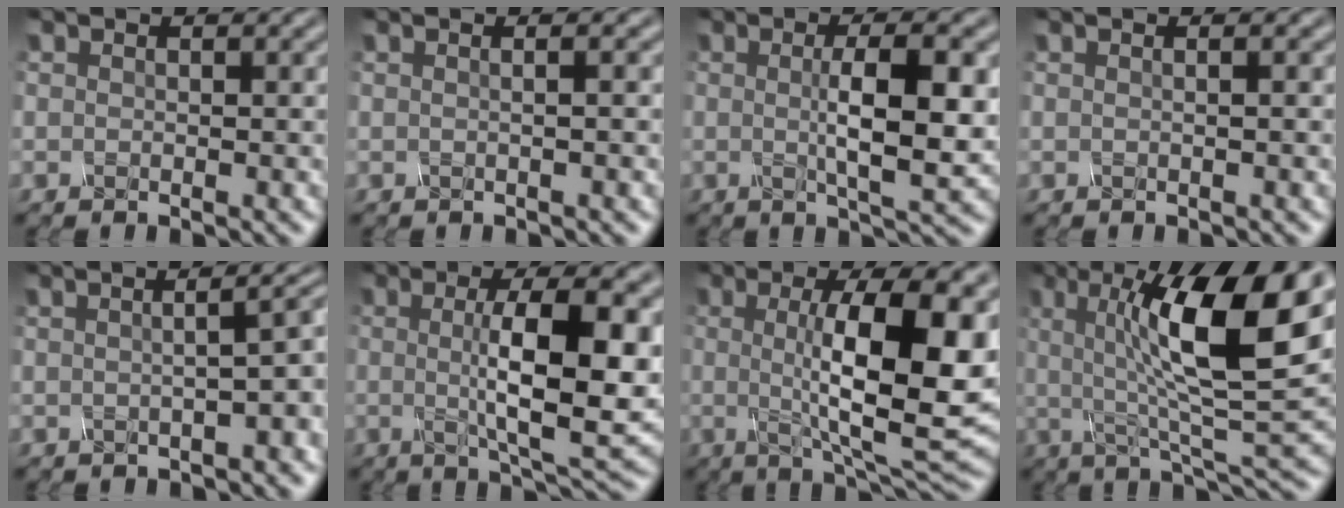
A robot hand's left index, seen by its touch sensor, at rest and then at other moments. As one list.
[{"total": 2.5, "force": [0.6, 1.3, 2.1], "torque": [-0.008, 0.008, -0.021]}, {"total": 6.8, "force": [0.2, 1.6, 6.6], "torque": [-0.101, 0.002, 0.004]}, {"total": 1.2, "force": [0.3, 0.5, 1.0], "torque": [-0.009, -0.002, -0.009]}, {"total": 7.9, "force": [0.5, 3.6, 7.1], "torque": [-0.024, 0.026, -0.007]}, {"total": 9.6, "force": [0.4, 2.4, 9.3], "torque": [-0.130, -0.004, 0.010]}, {"total": 12.6, "force": [0.9, 3.3, 12.1], "torque": [-0.170, -0.004, 0.016]}, {"total": 12.7, "force": [2.7, 3.0, 12.0], "torque": [-0.181, 0.006, 0.043]}]